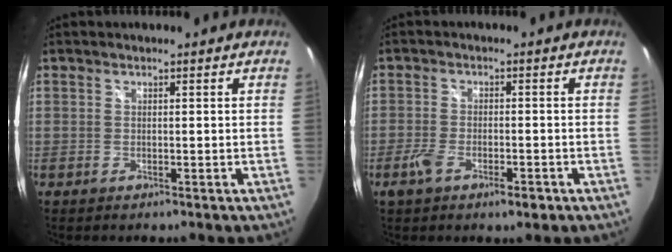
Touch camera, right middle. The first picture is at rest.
{"total": 5.6, "force": [-3.1, 2.2, 4.1], "torque": [-0.097, -0.007, -0.057]}